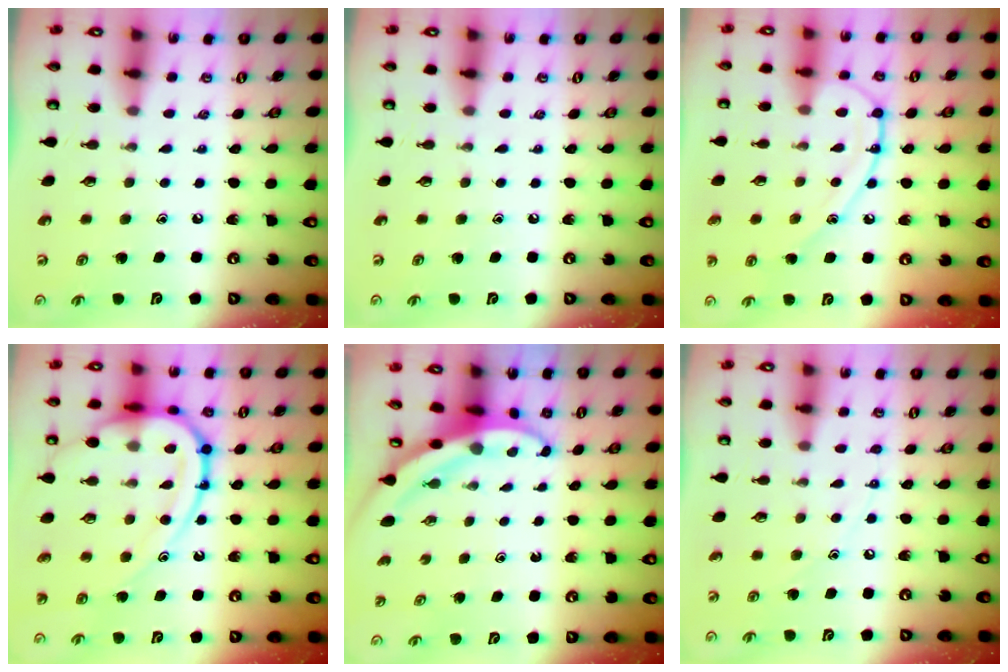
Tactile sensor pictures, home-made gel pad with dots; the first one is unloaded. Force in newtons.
{"total": 0.0}
{"total": 10.8, "press": 10.8, "slide": 0.4}
{"total": 18.9, "press": 18.8, "slide": 1.8}
{"total": 3.9, "press": 3.9, "slide": 0.5}
{"total": 6.0, "press": 5.9, "slide": 0.6}